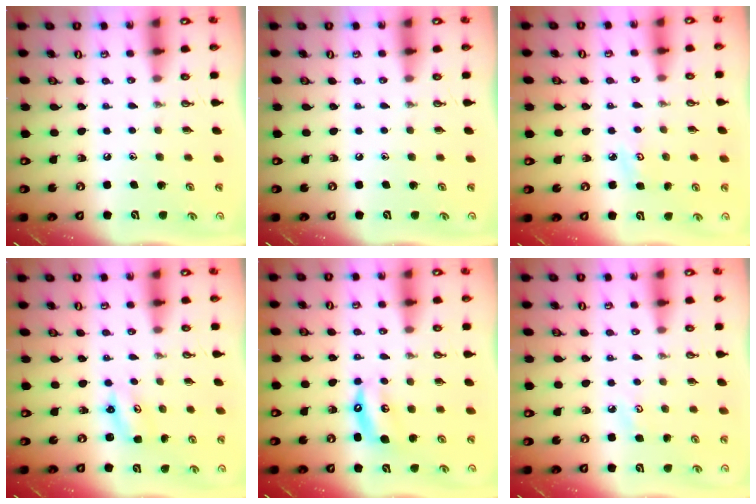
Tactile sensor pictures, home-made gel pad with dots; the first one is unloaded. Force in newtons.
{"total": 0.0}
{"total": 3.6, "press": 3.6, "slide": 0.4}
{"total": 3.2, "press": 3.2, "slide": 0.3}
{"total": 5.3, "press": 5.2, "slide": 0.8}
{"total": 3.2, "press": 3.1, "slide": 0.5}